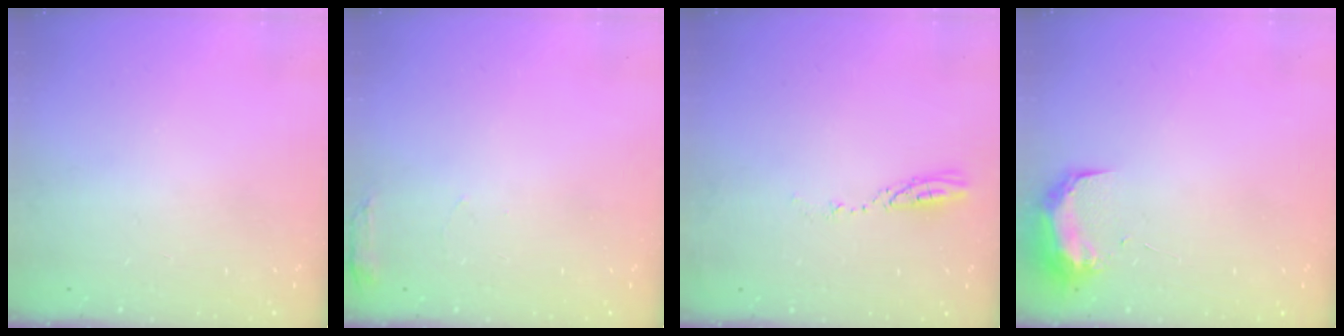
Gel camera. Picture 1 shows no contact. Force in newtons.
{"total": 5.2, "press": 5.0, "slide": 1.3}
{"total": 3.5, "press": 3.5, "slide": 0.3}
{"total": 9.8, "press": 9.7, "slide": 0.7}